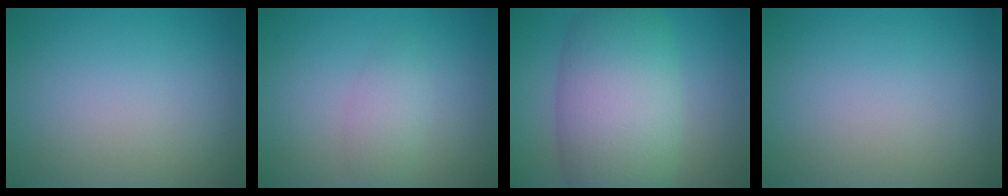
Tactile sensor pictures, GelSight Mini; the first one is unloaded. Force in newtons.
{"total": 1.9, "press": 1.9, "slide": 0.1}
{"total": 9.2, "press": 9.1, "slide": 0.4}
{"total": 0.0}